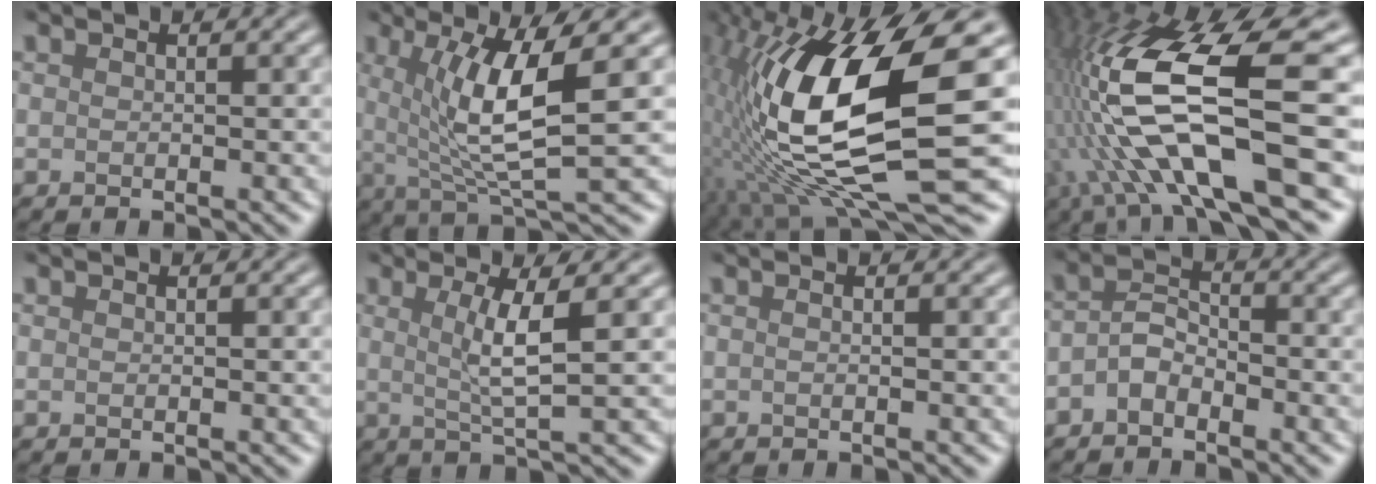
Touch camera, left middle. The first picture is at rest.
{"total": 8.0, "force": [1.3, 1.9, 7.7], "torque": [-0.130, -0.001, 0.029]}
{"total": 16.0, "force": [1.4, 4.9, 15.1], "torque": [-0.287, -0.001, 0.034]}
{"total": 14.5, "force": [-1.6, 4.2, 13.8], "torque": [-0.272, 0.018, -0.023]}
{"total": 0.0}
{"total": 3.9, "force": [0.8, 0.6, 3.7], "torque": [-0.066, 0.002, 0.019]}
{"total": 1.6, "force": [0.3, 0.9, 1.3], "torque": [0.004, 0.000, -0.023]}
{"total": 2.3, "force": [-1.5, 1.1, 1.4], "torque": [-0.027, 0.014, -0.034]}